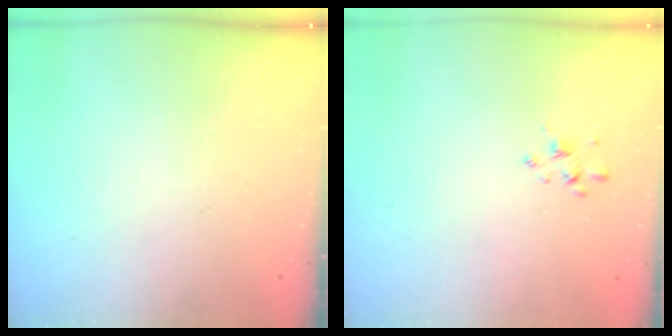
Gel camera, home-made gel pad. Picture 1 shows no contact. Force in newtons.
{"total": 2.4, "press": 2.3, "slide": 0.8}